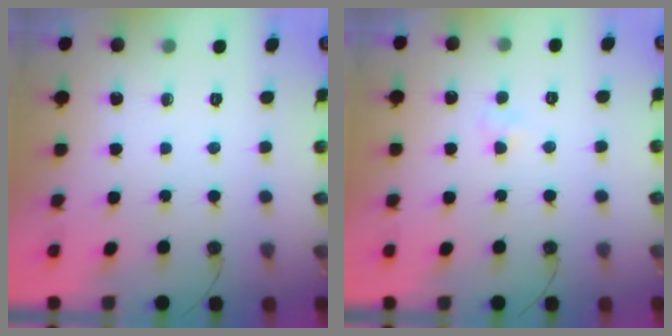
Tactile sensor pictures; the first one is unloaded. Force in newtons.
{"total": 2.3, "press": 2.3, "slide": 0.5}